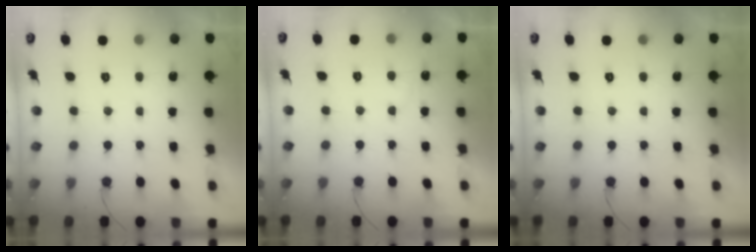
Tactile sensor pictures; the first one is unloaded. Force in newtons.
{"total": 3.8, "press": 3.8, "slide": 0.3}
{"total": 0.0}